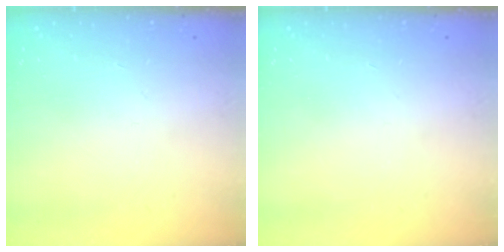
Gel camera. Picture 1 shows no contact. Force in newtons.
{"total": 0.0}